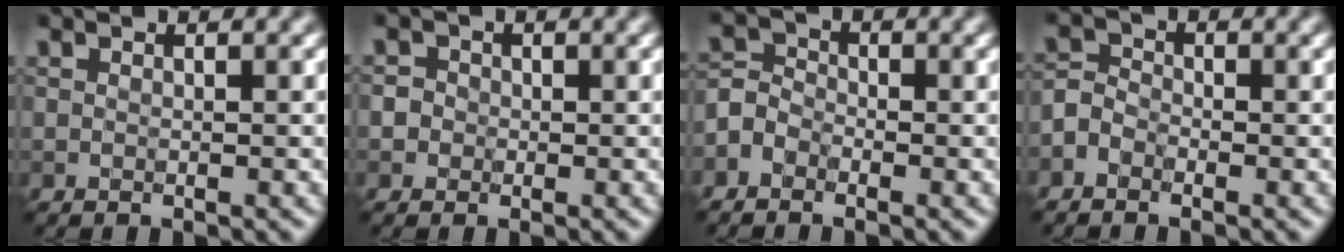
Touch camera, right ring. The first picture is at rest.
{"total": 2.4, "force": [0.4, 2.2, 1.0], "torque": [0.005, 0.016, -0.015]}
{"total": 2.5, "force": [-1.6, 1.7, 1.0], "torque": [-0.016, 0.006, -0.039]}
{"total": 2.1, "force": [-1.4, 1.4, 0.9], "torque": [-0.015, 0.006, -0.033]}